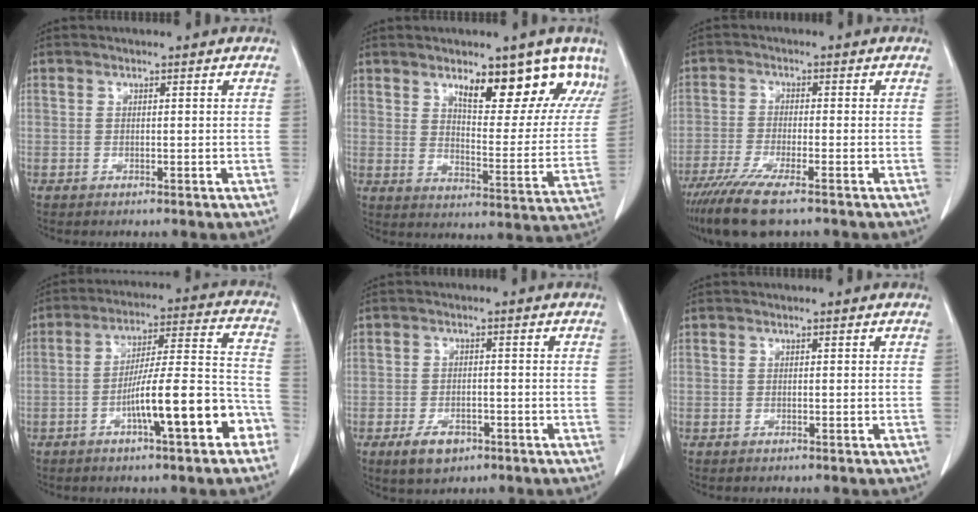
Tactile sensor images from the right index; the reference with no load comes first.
{"total": 16.6, "force": [11.1, 6.0, 10.8], "torque": [-0.117, -0.015, 0.151]}
{"total": 10.4, "force": [-7.2, 2.4, 7.1], "torque": [-0.131, -0.025, -0.121]}
{"total": 15.0, "force": [-6.3, 2.4, 13.4], "torque": [-0.206, 0.026, -0.092]}
{"total": 5.6, "force": [-3.1, 3.4, 3.3], "torque": [-0.061, -0.001, -0.043]}
{"total": 0.0}